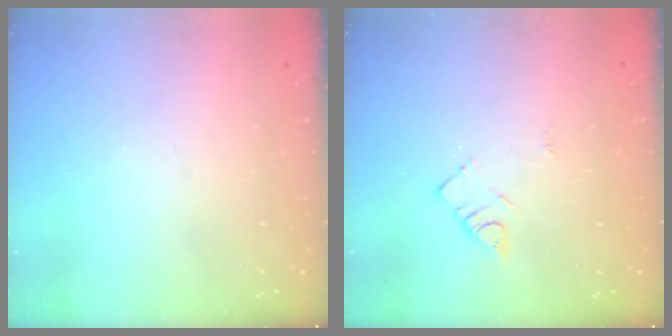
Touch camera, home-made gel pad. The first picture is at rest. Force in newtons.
{"total": 4.3, "press": 4.2, "slide": 0.7}